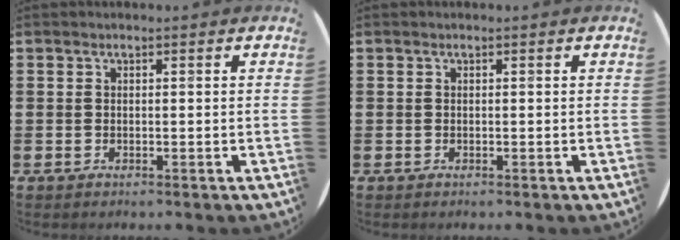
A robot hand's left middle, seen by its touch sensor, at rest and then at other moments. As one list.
[{"total": 0.0}]